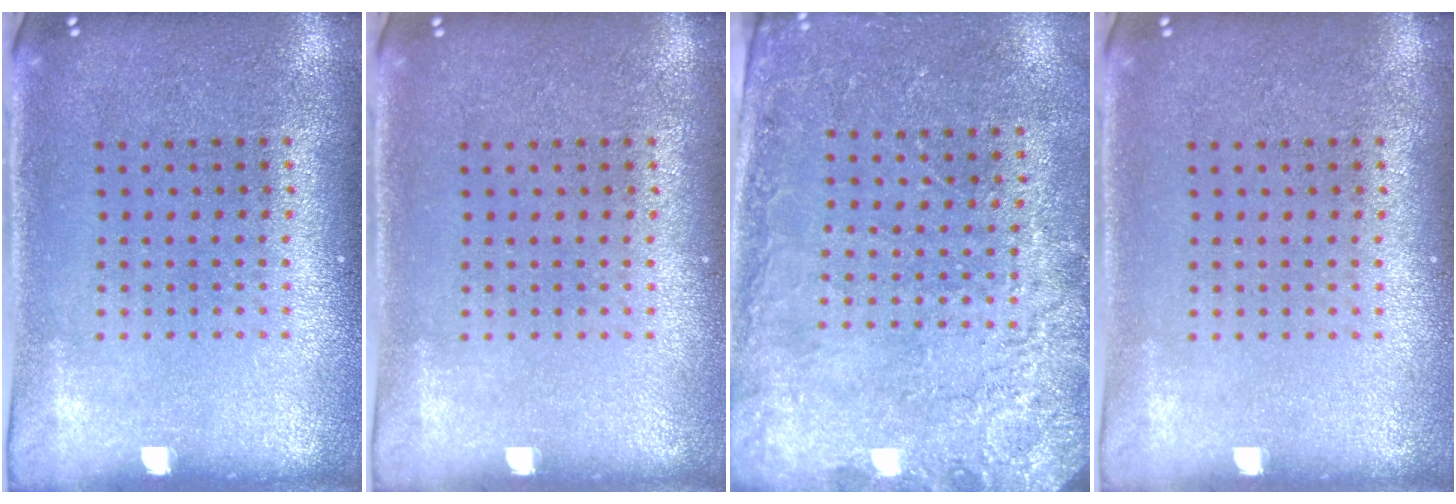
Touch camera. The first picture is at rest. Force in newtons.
{"total": 0.0}
{"total": 2.5, "press": 2.4, "slide": 0.9}
{"total": 0.0}